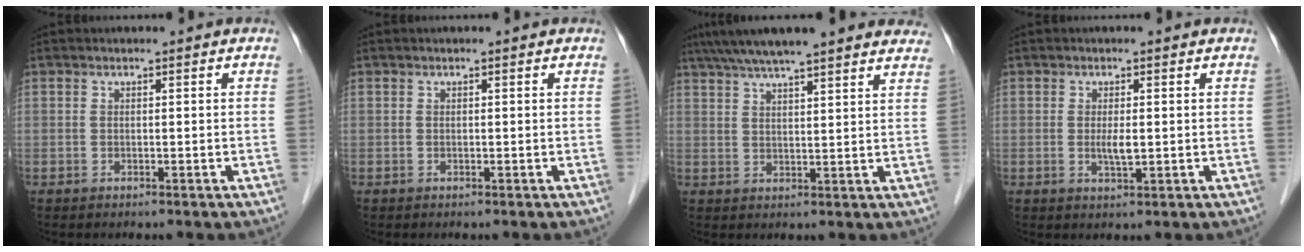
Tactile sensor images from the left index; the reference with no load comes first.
{"total": 0.0}
{"total": 20.4, "force": [17.3, 2.7, 10.4], "torque": [-0.166, 0.051, 0.230]}
{"total": 2.3, "force": [0.0, 0.5, 2.2], "torque": [-0.046, -0.004, 0.002]}